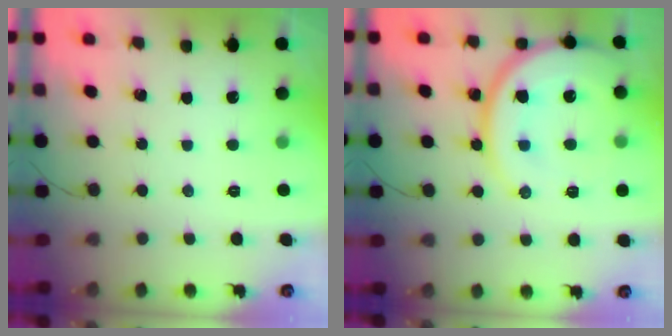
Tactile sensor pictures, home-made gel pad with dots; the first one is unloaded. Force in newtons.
{"total": 18.7, "press": 18.5, "slide": 3.1}